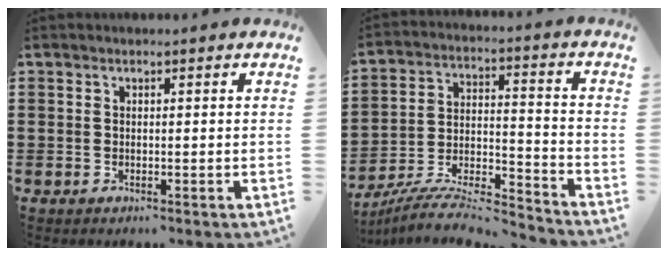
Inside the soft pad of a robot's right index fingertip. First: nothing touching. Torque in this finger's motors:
{"motor_torque": [-1.20, -0.86, -0.74, -0.08]}